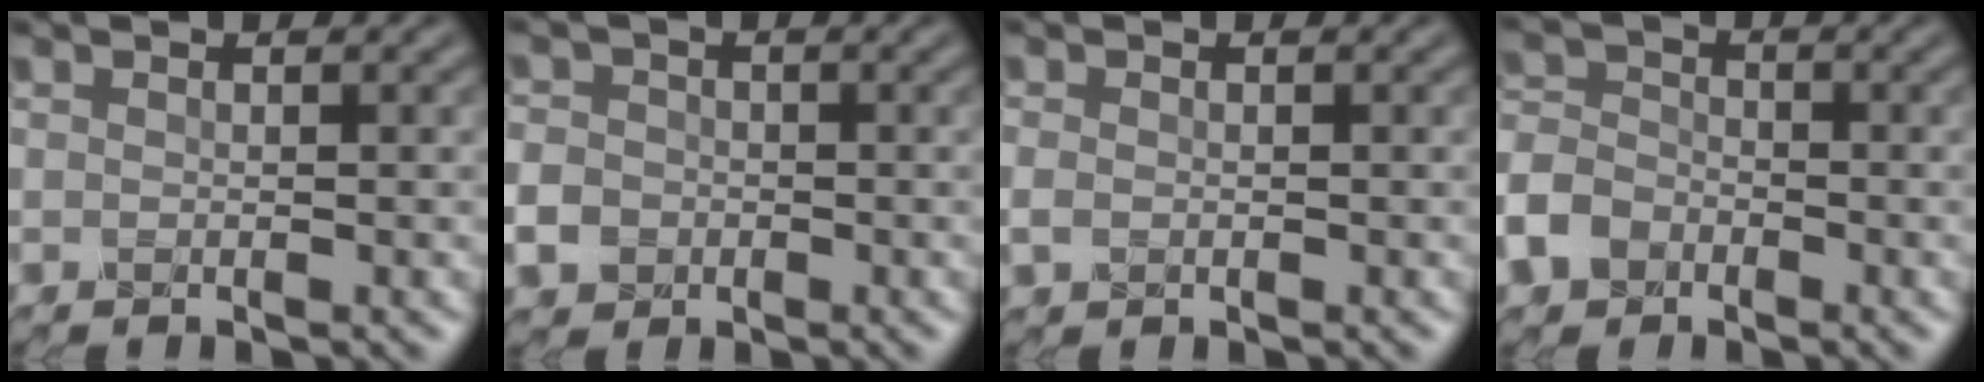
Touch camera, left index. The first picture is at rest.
{"total": 3.4, "force": [-1.2, 2.9, 1.2], "torque": [-0.023, -0.005, -0.031]}
{"total": 1.4, "force": [-0.3, 1.1, 0.7], "torque": [-0.017, -0.004, -0.008]}
{"total": 5.7, "force": [-3.3, 4.0, 2.4], "torque": [-0.059, -0.013, -0.072]}